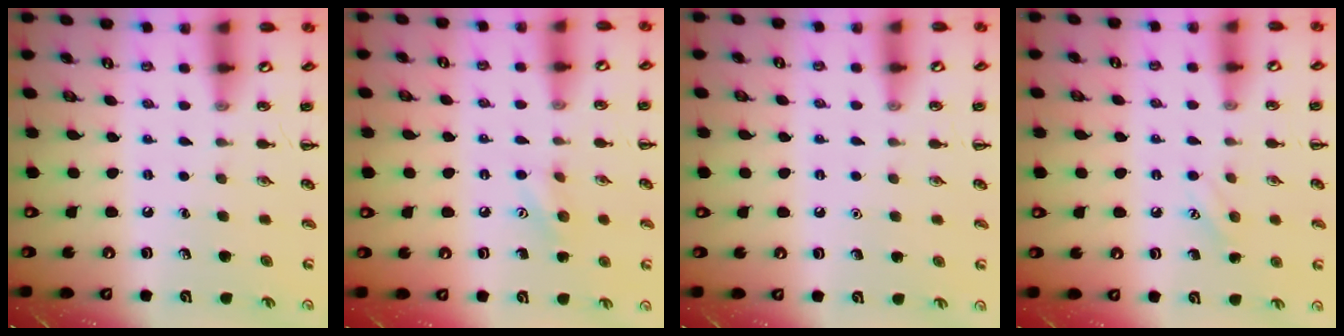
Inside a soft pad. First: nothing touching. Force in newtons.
{"total": 7.6, "press": 7.4, "slide": 1.8}
{"total": 1.5, "press": 1.5, "slide": 0.1}
{"total": 6.9, "press": 6.7, "slide": 1.8}